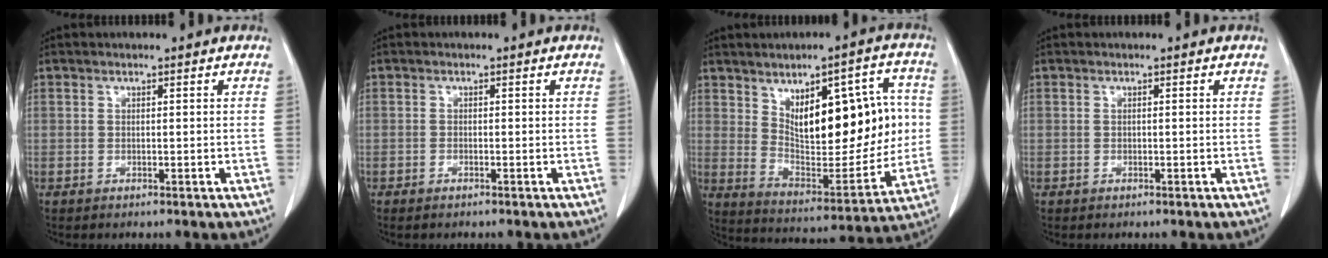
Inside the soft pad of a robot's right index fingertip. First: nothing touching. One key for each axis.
{"total": 0.9, "fx": -0.7, "fy": 0.3, "fz": 0.4, "tx": -0.012, "ty": -0.001, "tz": -0.009}
{"total": 18.2, "fx": 3.8, "fy": 7.5, "fz": 16.2, "tx": -0.238, "ty": 0.020, "tz": 0.075}
{"total": 0.0}